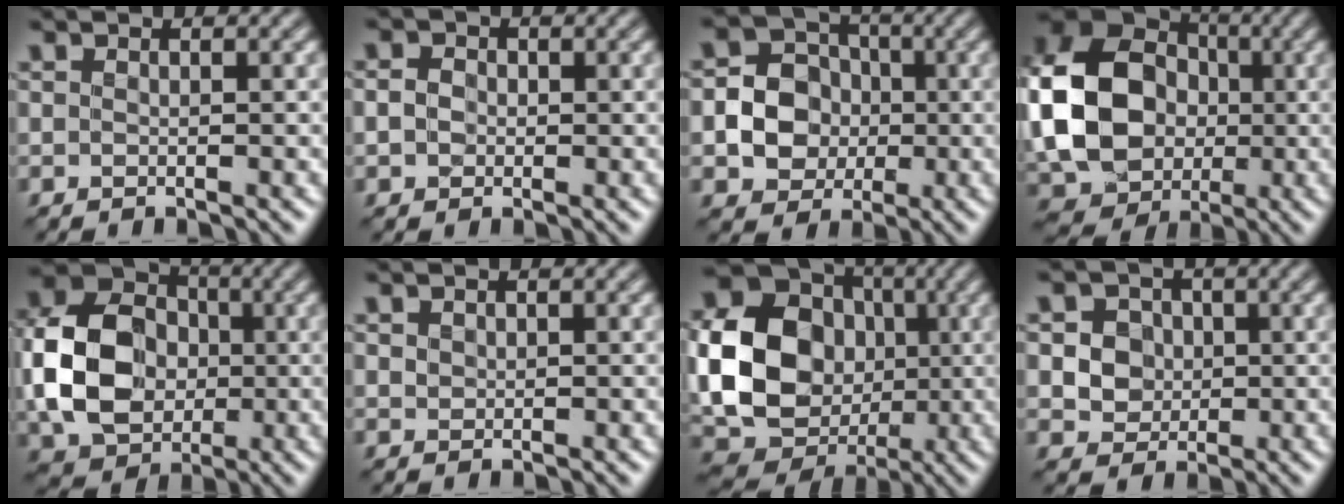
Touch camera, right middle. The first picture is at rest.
{"total": 1.7, "force": [0.0, 1.5, 0.8], "torque": [-0.012, 0.000, -0.006]}
{"total": 5.6, "force": [-0.7, 4.9, 2.8], "torque": [-0.037, 0.002, -0.031]}
{"total": 13.7, "force": [-0.5, 10.9, 8.2], "torque": [-0.186, 0.011, -0.022]}
{"total": 10.7, "force": [-0.8, 8.4, 6.6], "torque": [-0.143, 0.010, -0.021]}
{"total": 0.7, "force": [0.4, 0.5, 0.2], "torque": [-0.003, -0.002, 0.008]}
{"total": 18.5, "force": [0.5, 16.5, 8.4], "torque": [-0.188, 0.010, -0.018]}
{"total": 4.8, "force": [1.0, 4.3, 2.1], "torque": [-0.027, 0.016, 0.011]}